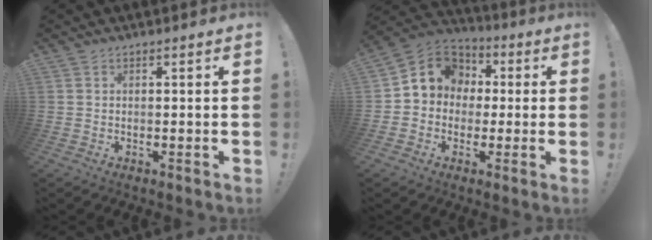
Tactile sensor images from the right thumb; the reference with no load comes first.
{"total": 9.7, "force": [1.1, 8.9, 3.7], "torque": [-0.048, 0.004, 0.030]}